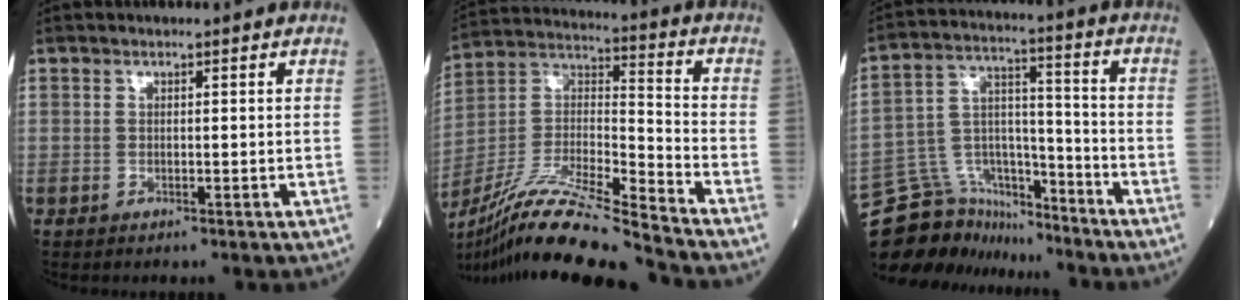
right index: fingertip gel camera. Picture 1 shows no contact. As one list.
[{"total": 20.0, "force": [-17.5, -0.8, 9.7], "torque": [-0.211, -0.010, -0.324]}, {"total": 14.9, "force": [-14.0, 4.7, 1.6], "torque": [-0.038, 0.053, -0.239]}]